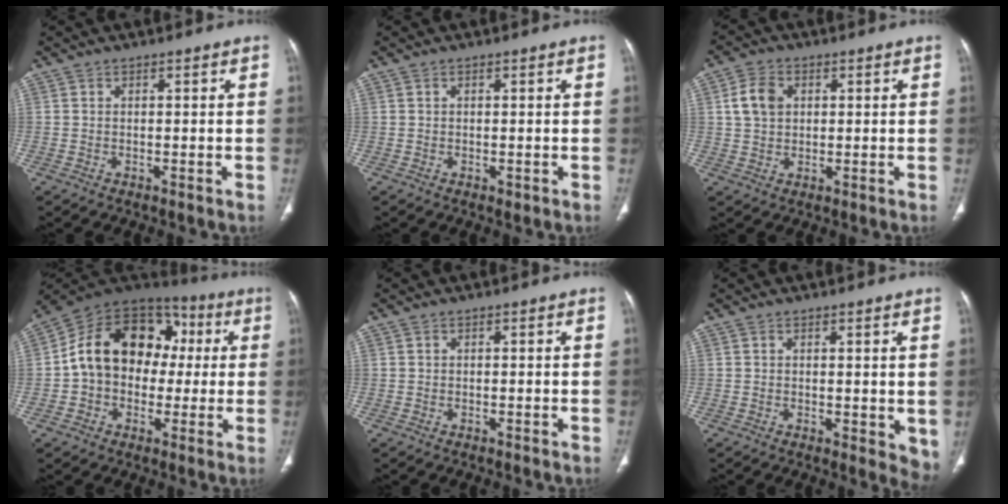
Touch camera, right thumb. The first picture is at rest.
{"total": 0.6, "force": [0.0, 0.4, 0.4], "torque": [-0.007, -0.003, 0.002]}
{"total": 5.7, "force": [1.3, 4.3, 3.5], "torque": [-0.058, 0.003, 0.024]}
{"total": 19.0, "force": [1.1, 14.6, 12.1], "torque": [-0.164, 0.051, 0.010]}
{"total": 0.0}
{"total": 4.8, "force": [0.5, 2.3, 4.2], "torque": [-0.040, -0.015, 0.009]}